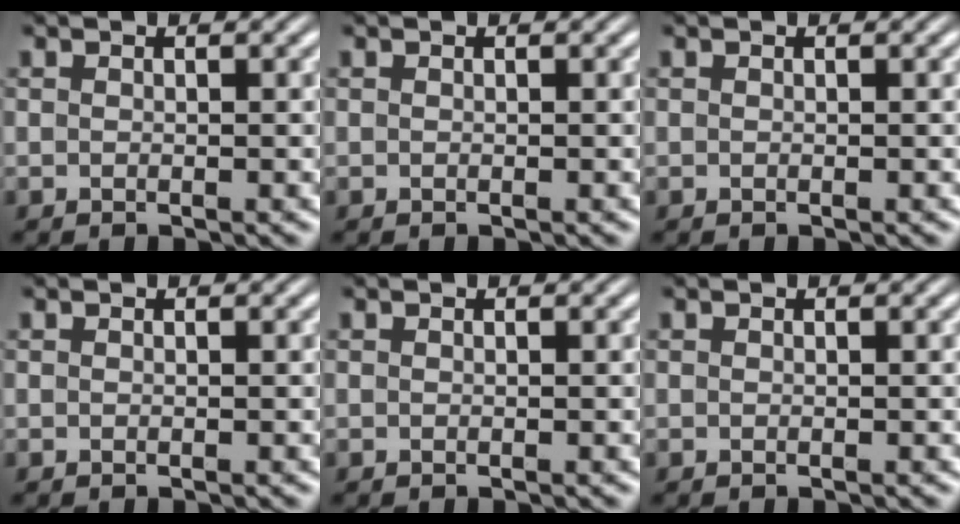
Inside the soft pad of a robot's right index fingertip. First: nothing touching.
{"total": 0.0}
{"total": 0.0}
{"total": 0.0}
{"total": 0.0}
{"total": 0.0}